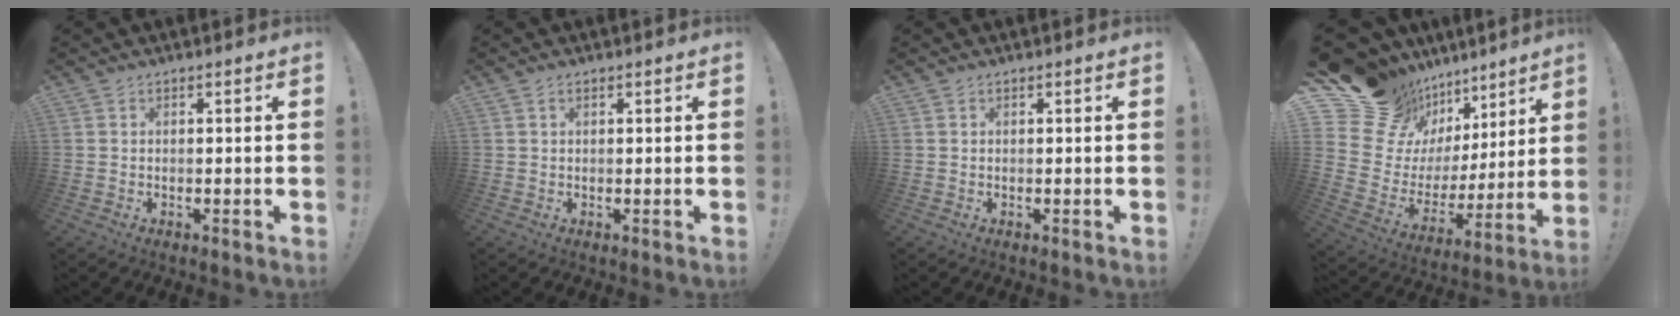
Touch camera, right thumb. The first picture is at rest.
{"total": 0.6, "force": [0.4, 0.1, 0.5], "torque": [-0.005, 0.000, 0.006]}
{"total": 0.0}
{"total": 16.9, "force": [11.6, 11.0, 5.7], "torque": [-0.087, -0.095, 0.237]}